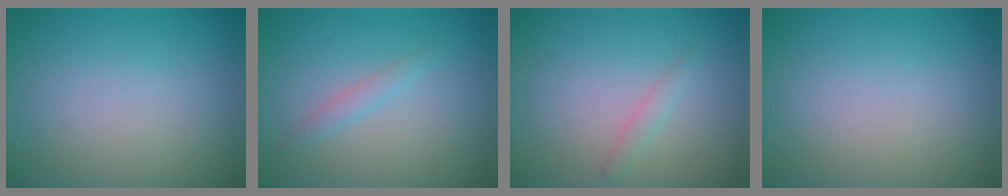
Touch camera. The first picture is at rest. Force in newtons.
{"total": 1.1, "press": 1.1, "slide": 0.1}
{"total": 0.9, "press": 0.9, "slide": 0.0}
{"total": 0.0}